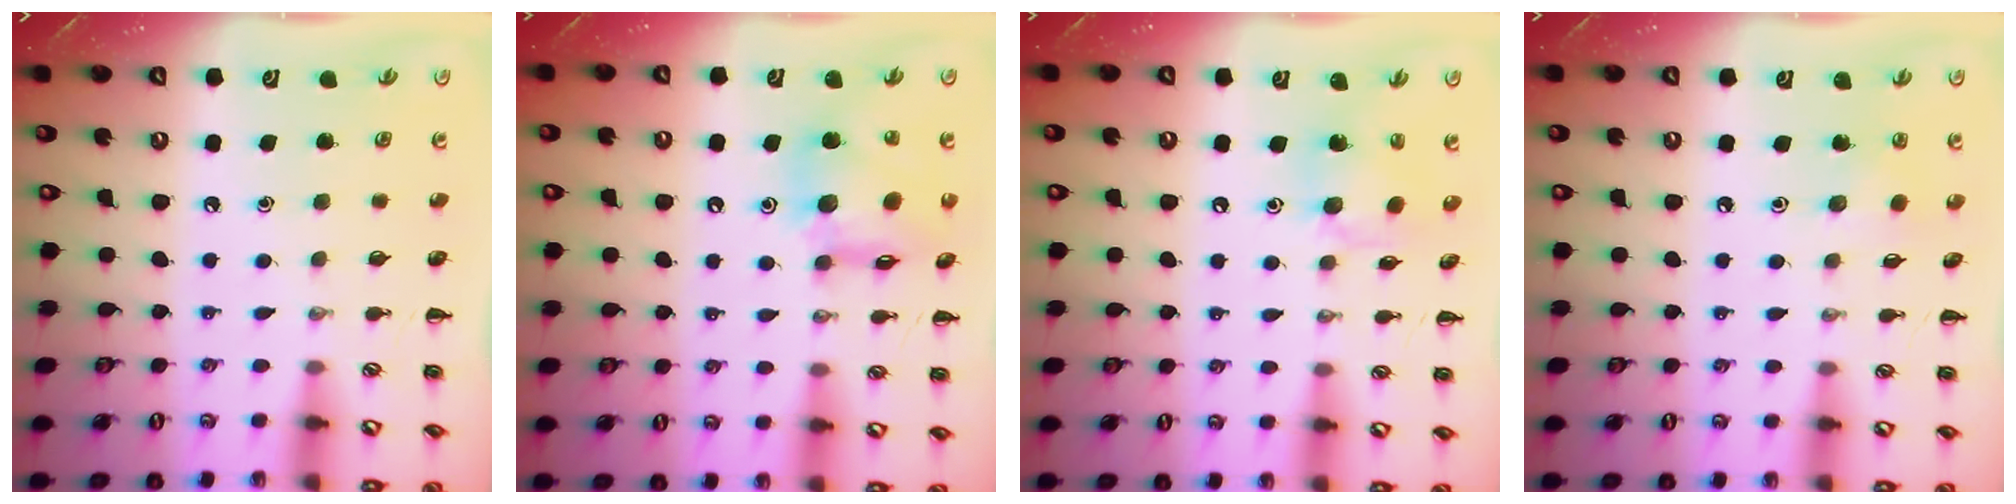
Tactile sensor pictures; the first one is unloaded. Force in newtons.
{"total": 13.5, "press": 13.1, "slide": 3.4}
{"total": 8.6, "press": 8.6, "slide": 0.8}
{"total": 2.8, "press": 2.8, "slide": 0.7}